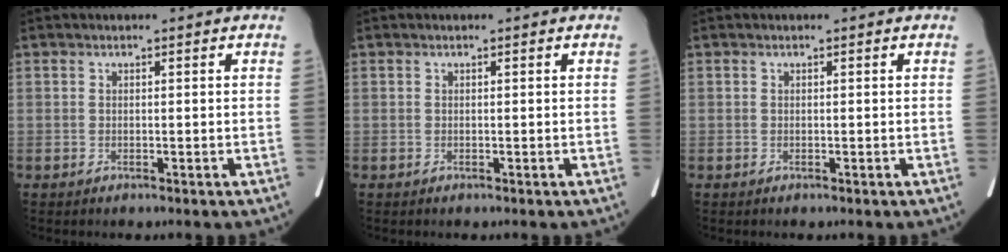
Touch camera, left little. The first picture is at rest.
{"total": 0.0}
{"total": 0.0}